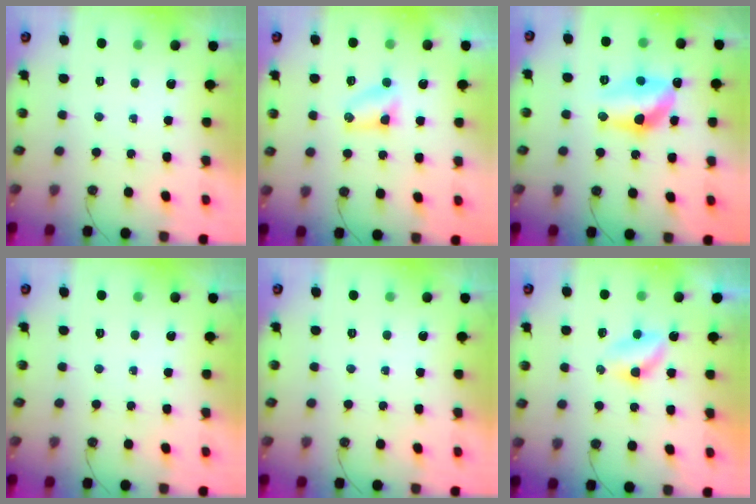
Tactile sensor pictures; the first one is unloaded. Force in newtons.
{"total": 4.1, "press": 4.1, "slide": 0.4}
{"total": 12.3, "press": 12.2, "slide": 1.1}
{"total": 0.0}
{"total": 0.0}
{"total": 3.4, "press": 3.4, "slide": 0.5}